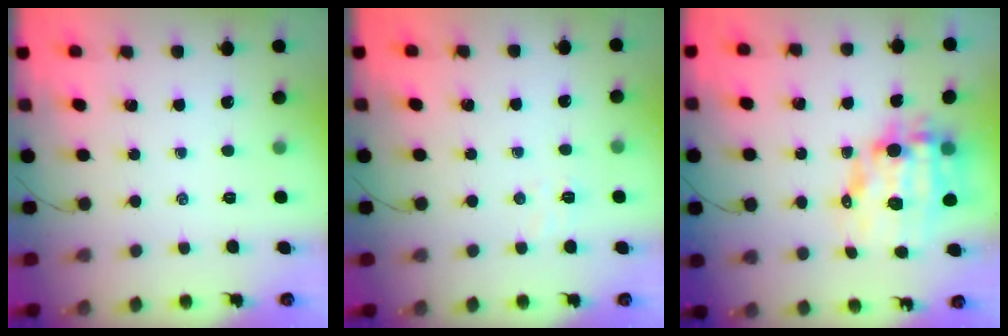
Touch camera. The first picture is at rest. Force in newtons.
{"total": 3.9, "press": 3.8, "slide": 1.1}
{"total": 12.7, "press": 12.4, "slide": 2.9}